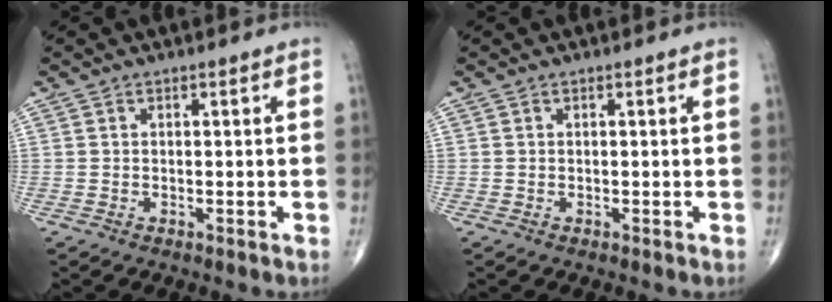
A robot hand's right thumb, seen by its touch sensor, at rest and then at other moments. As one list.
[{"total": 0.0}]